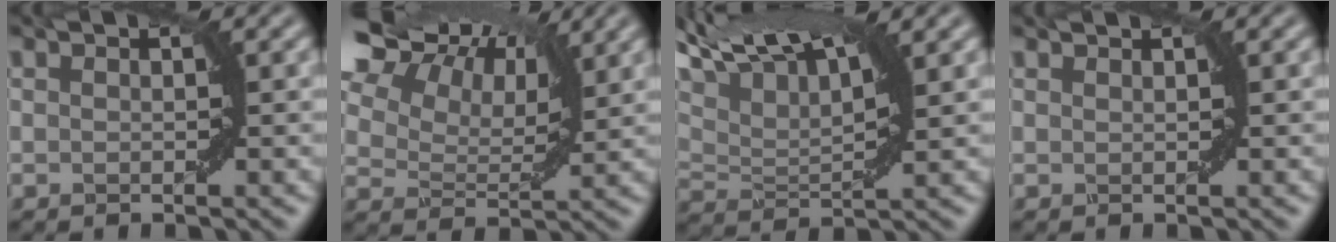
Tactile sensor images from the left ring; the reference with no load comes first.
{"total": 15.5, "force": [9.5, 8.6, 8.7], "torque": [-0.178, 0.058, 0.145]}
{"total": 9.9, "force": [5.8, 3.8, 7.0], "torque": [-0.123, 0.040, 0.097]}
{"total": 0.7, "force": [0.7, -0.1, 0.1], "torque": [-0.003, -0.003, 0.008]}